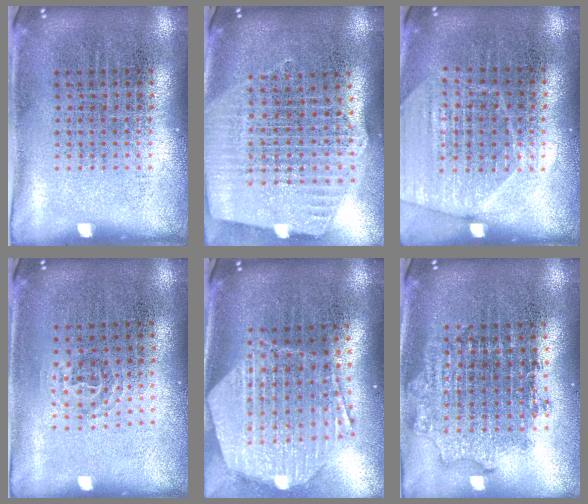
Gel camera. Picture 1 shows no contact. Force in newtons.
{"total": 2.5, "press": 2.1, "slide": 1.4}
{"total": 1.7, "press": 1.6, "slide": 0.5}
{"total": 0.9, "press": 0.6, "slide": 0.7}
{"total": 2.8, "press": 2.3, "slide": 1.7}
{"total": 1.8, "press": 1.4, "slide": 1.1}